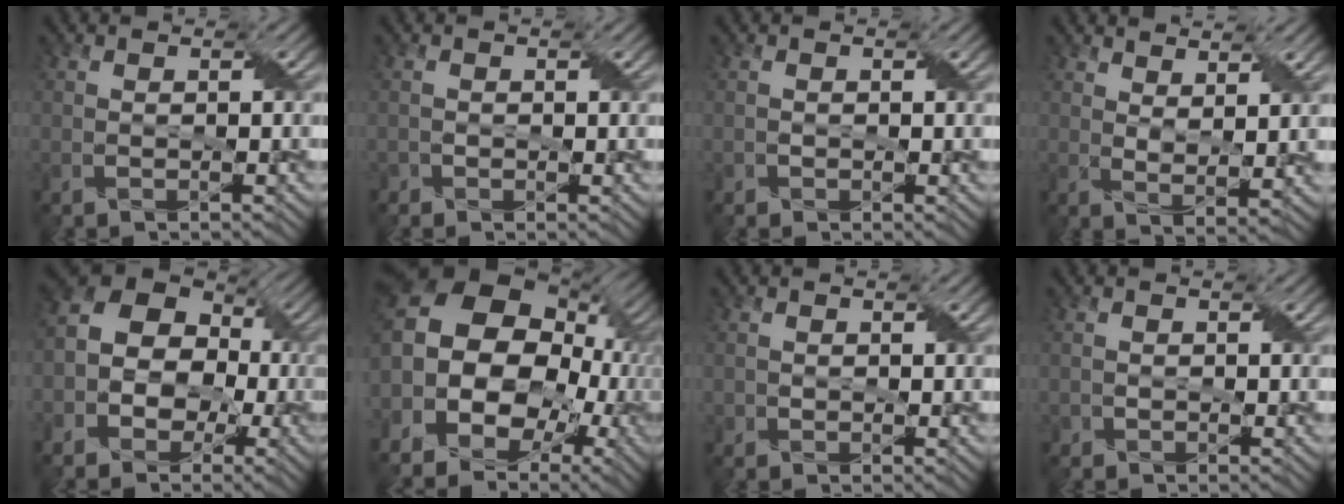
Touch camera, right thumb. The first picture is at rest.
{"total": 0.9, "force": [-0.3, 0.8, 0.3], "torque": [-0.006, -0.004, -0.005]}
{"total": 0.9, "force": [-0.1, 0.8, 0.3], "torque": [-0.009, -0.003, -0.001]}
{"total": 4.5, "force": [3.2, 1.2, 2.9], "torque": [-0.061, -0.009, 0.063]}
{"total": 11.2, "force": [-1.8, 8.8, 6.7], "torque": [-0.102, -0.003, -0.051]}
{"total": 18.8, "force": [1.0, 14.7, 11.7], "torque": [-0.246, -0.004, 0.016]}
{"total": 1.3, "force": [0.5, 1.1, 0.3], "torque": [-0.012, -0.003, 0.009]}
{"total": 1.0, "force": [0.0, 0.9, 0.3], "torque": [-0.008, -0.003, 0.000]}